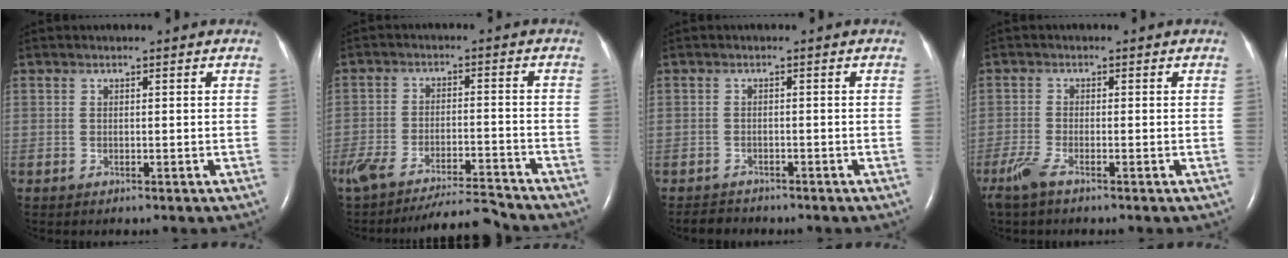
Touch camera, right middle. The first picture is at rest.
{"total": 11.7, "force": [-11.0, 0.6, 4.0], "torque": [-0.074, -0.003, -0.179]}
{"total": 2.1, "force": [-2.0, 0.8, -0.1], "torque": [-0.007, -0.004, -0.031]}
{"total": 3.1, "force": [-2.2, 0.4, 2.2], "torque": [-0.059, -0.007, -0.051]}